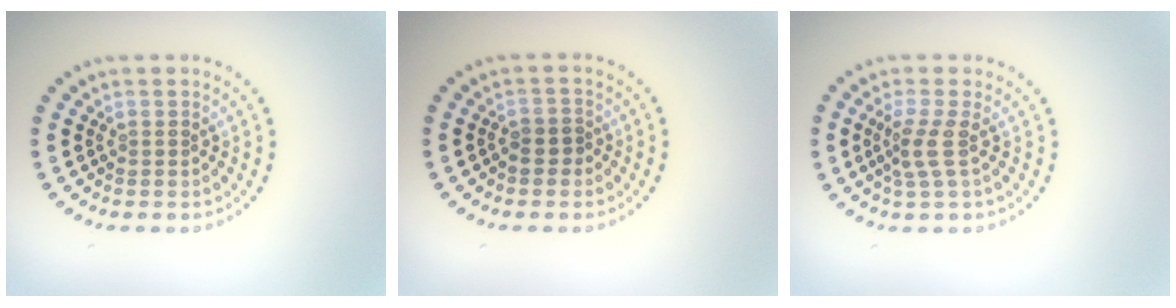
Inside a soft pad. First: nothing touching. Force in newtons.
{"total": 1.2, "press": 1.0, "slide": 0.7}
{"total": 2.3, "press": 1.6, "slide": 1.6}